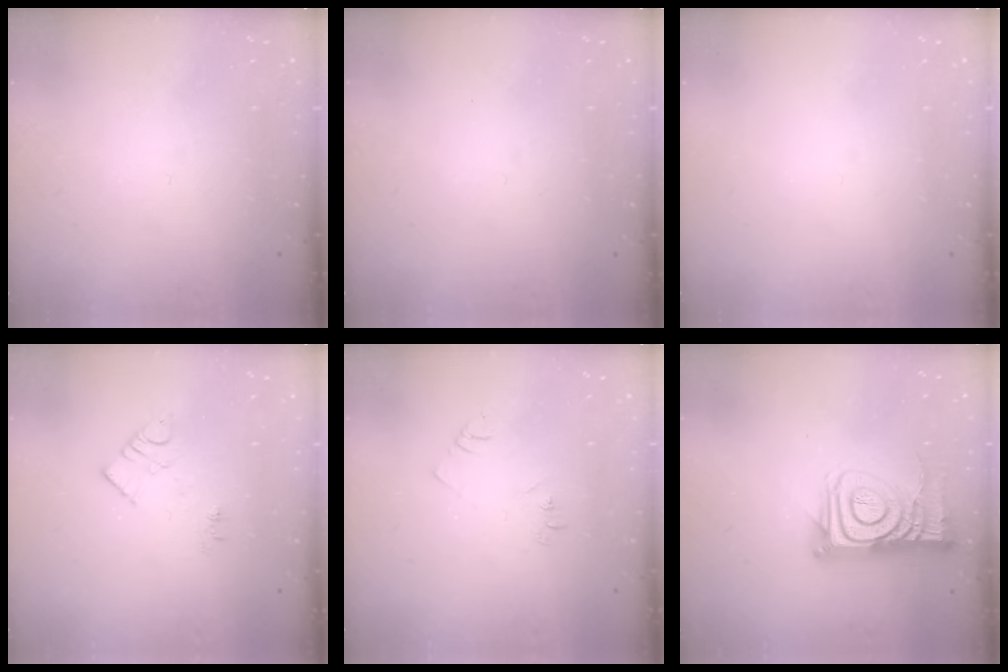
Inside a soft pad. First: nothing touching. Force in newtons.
{"total": 0.0}
{"total": 0.0}
{"total": 5.6, "press": 5.5, "slide": 0.6}
{"total": 4.2, "press": 4.1, "slide": 0.6}
{"total": 13.6, "press": 13.6, "slide": 1.0}